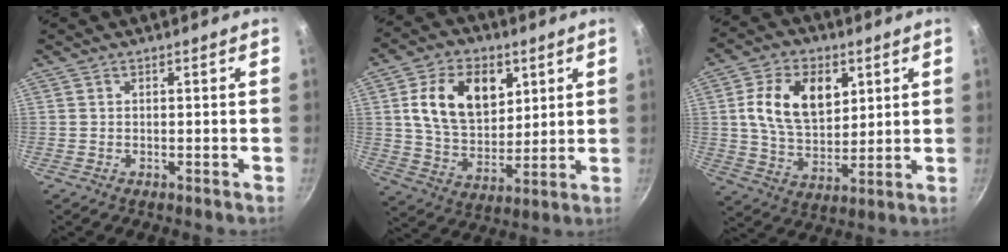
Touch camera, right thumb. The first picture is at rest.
{"total": 16.0, "force": [5.2, 10.9, 10.6], "torque": [-0.148, -0.019, 0.090]}
{"total": 14.5, "force": [4.2, 9.5, 10.1], "torque": [-0.149, -0.014, 0.072]}